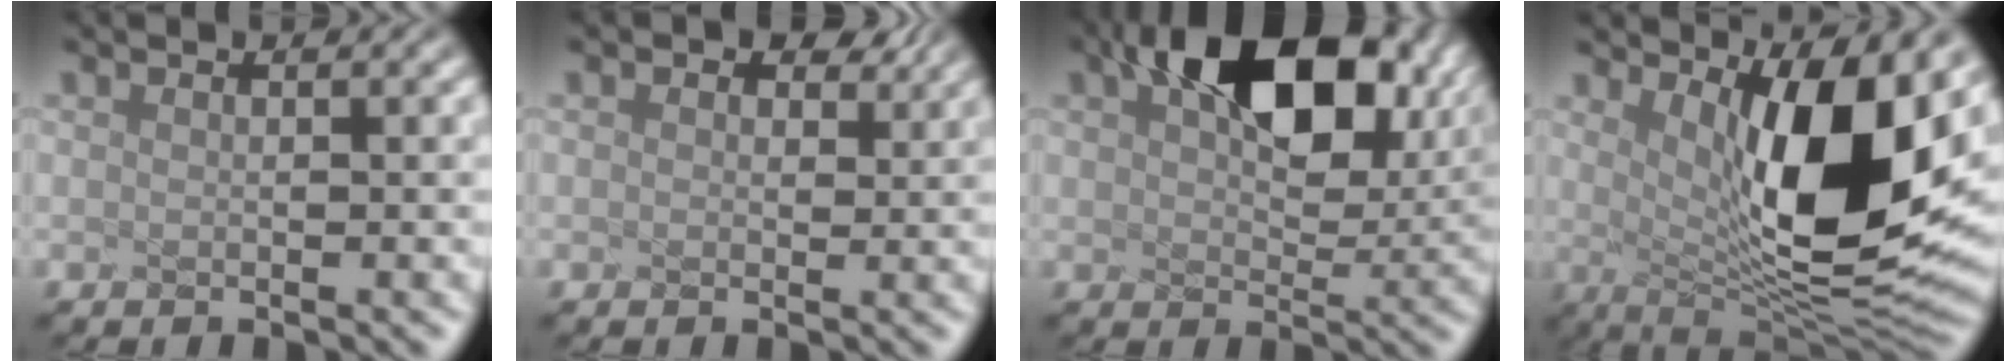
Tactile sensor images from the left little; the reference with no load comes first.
{"total": 0.8, "force": [0.8, -0.3, -0.1], "torque": [-0.024, -0.015, 0.035]}
{"total": 9.6, "force": [3.8, 5.1, 7.2], "torque": [-0.146, 0.000, 0.111]}
{"total": 10.3, "force": [1.6, 2.6, 9.8], "torque": [-0.168, -0.027, 0.074]}